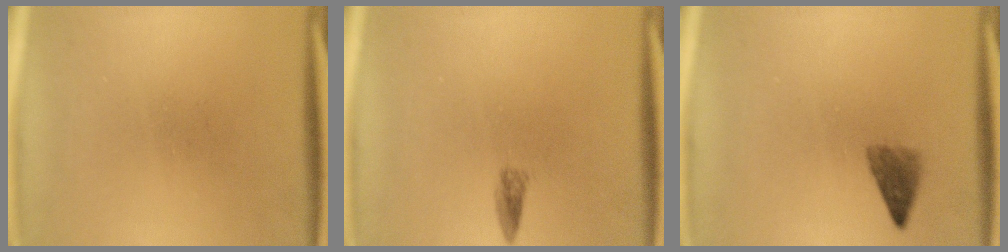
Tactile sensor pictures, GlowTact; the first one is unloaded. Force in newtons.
{"total": 1.3}
{"total": 2.4}